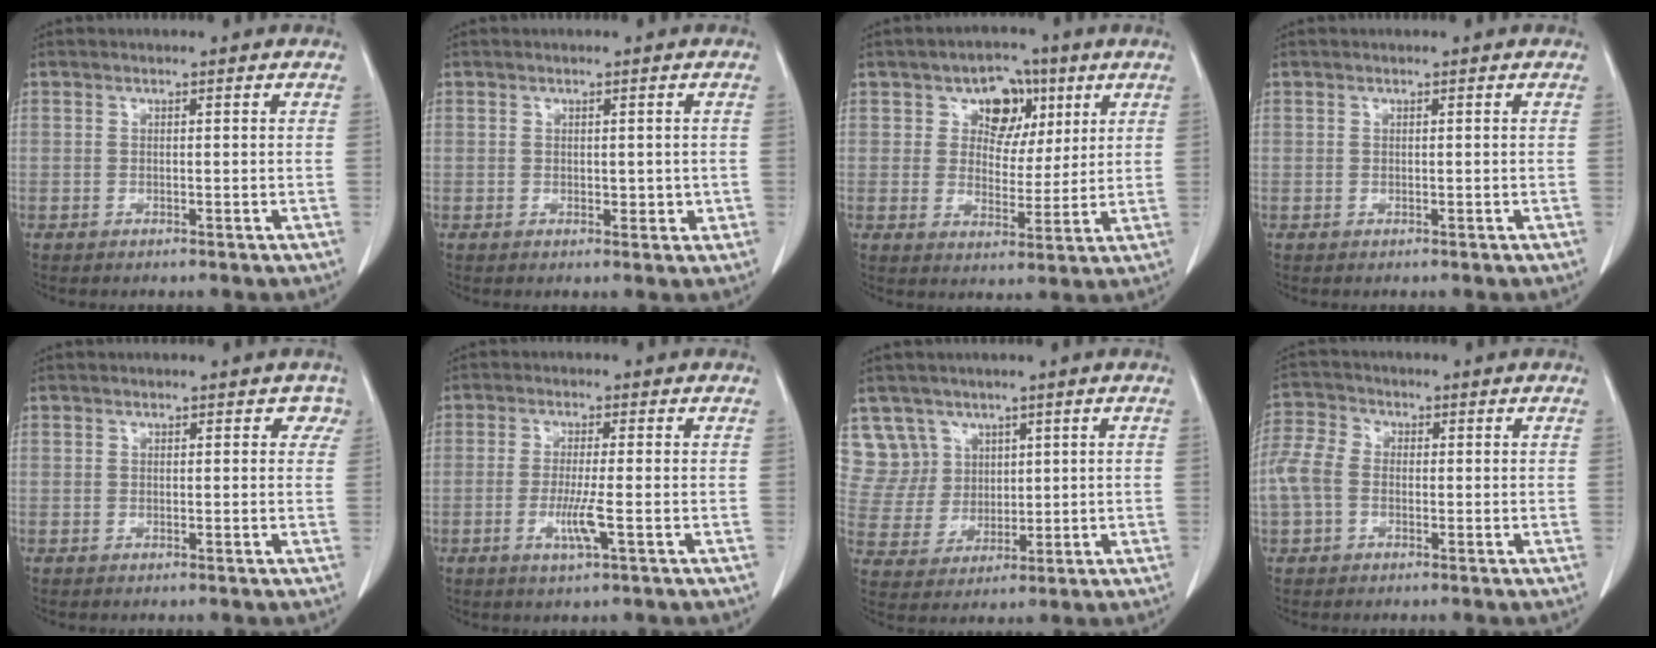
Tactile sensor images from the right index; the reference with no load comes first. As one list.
[{"total": 1.9, "force": [0.0, 1.2, 1.5], "torque": [-0.018, 0.001, 0.005]}, {"total": 7.2, "force": [3.3, 5.2, 3.8], "torque": [-0.043, 0.016, 0.050]}, {"total": 0.0}, {"total": 1.9, "force": [1.0, 1.5, 0.6], "torque": [0.017, 0.004, -0.001]}, {"total": 4.4, "force": [-1.4, -0.2, 4.2], "torque": [-0.084, -0.011, -0.026]}, {"total": 7.4, "force": [4.3, 6.0, -0.4], "torque": [0.008, 0.019, 0.098]}, {"total": 7.2, "force": [-0.9, 5.3, 4.7], "torque": [-0.126, 0.021, -0.023]}]